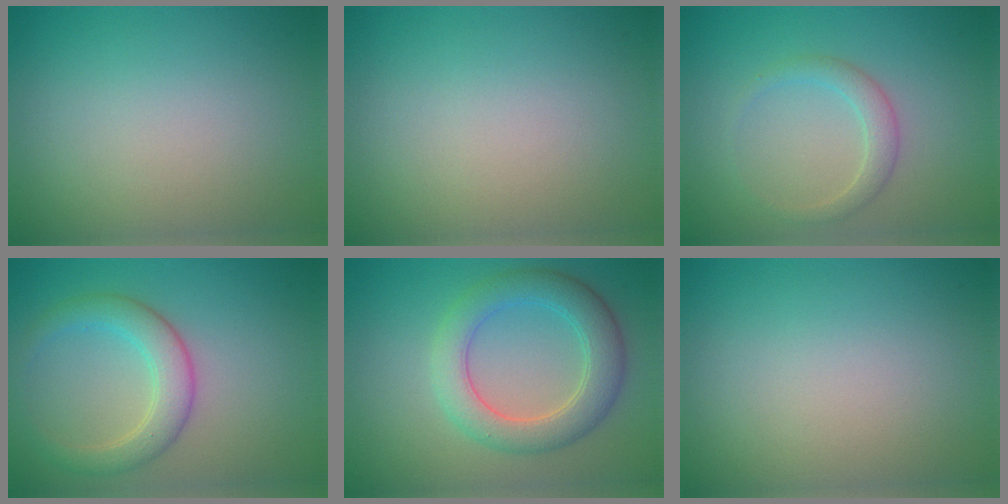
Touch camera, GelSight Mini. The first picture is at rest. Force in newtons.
{"total": 0.0}
{"total": 1.9, "press": 1.9, "slide": 0.1}
{"total": 3.8, "press": 3.8, "slide": 0.4}
{"total": 5.1, "press": 5.1, "slide": 0.1}
{"total": 0.0}